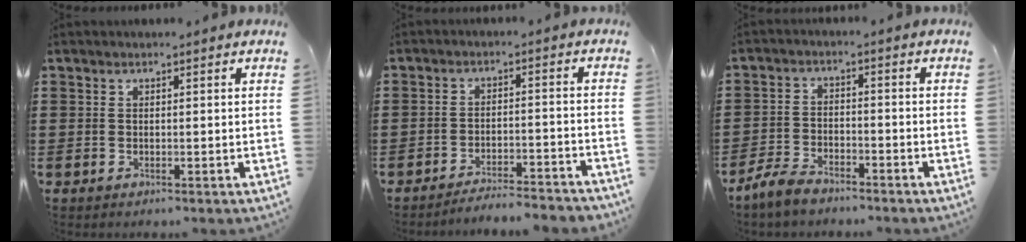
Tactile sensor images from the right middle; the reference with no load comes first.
{"total": 4.0, "force": [-4.0, -0.1, 0.7], "torque": [-0.014, 0.001, -0.082]}
{"total": 4.6, "force": [-4.2, 1.4, 1.5], "torque": [-0.046, 0.001, -0.089]}